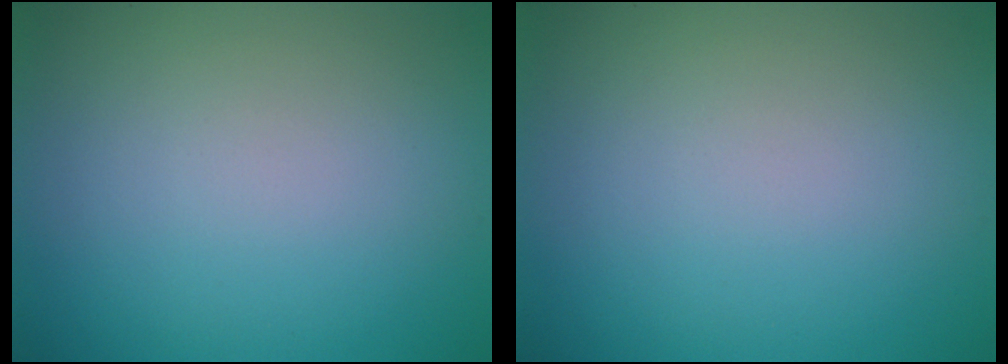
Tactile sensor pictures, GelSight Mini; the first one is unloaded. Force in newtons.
{"total": 0.0}